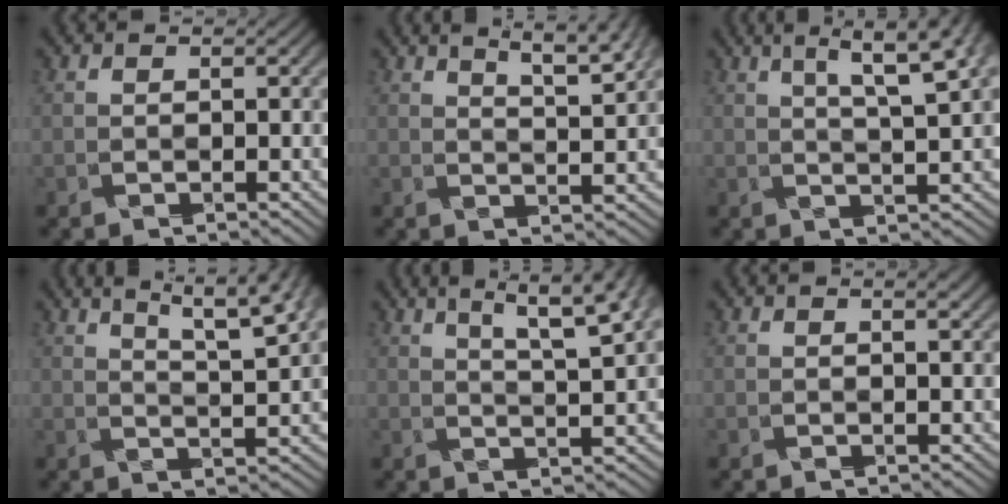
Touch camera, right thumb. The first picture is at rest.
{"total": 4.6, "force": [3.6, -0.3, 2.8], "torque": [-0.059, 0.008, 0.063]}
{"total": 6.3, "force": [3.7, 0.1, 5.1], "torque": [-0.088, 0.014, 0.059]}
{"total": 7.5, "force": [5.5, 0.5, 5.1], "torque": [-0.082, 0.016, 0.074]}
{"total": 7.0, "force": [4.7, 0.3, 5.2], "torque": [-0.085, 0.019, 0.066]}
{"total": 1.0, "force": [0.4, 0.2, 0.9], "torque": [-0.025, -0.002, 0.009]}